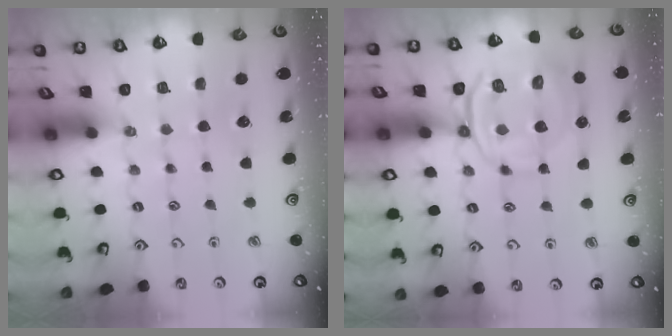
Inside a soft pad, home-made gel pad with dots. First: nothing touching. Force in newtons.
{"total": 11.2, "press": 11.1, "slide": 1.5}